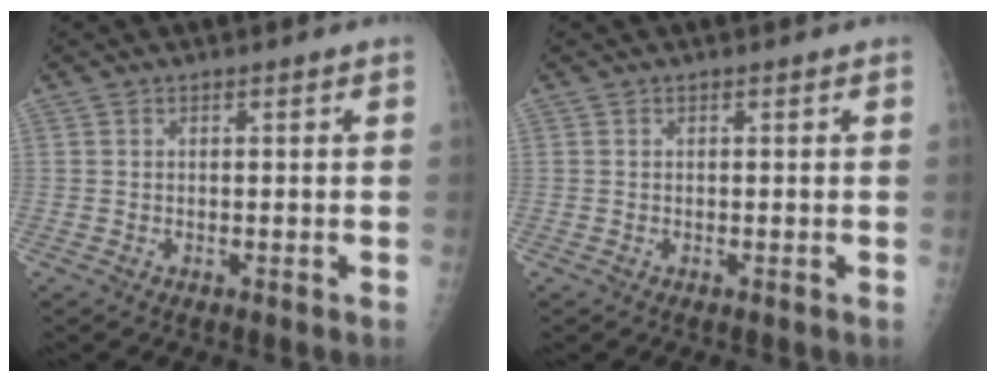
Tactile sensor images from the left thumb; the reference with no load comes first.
{"total": 0.0}